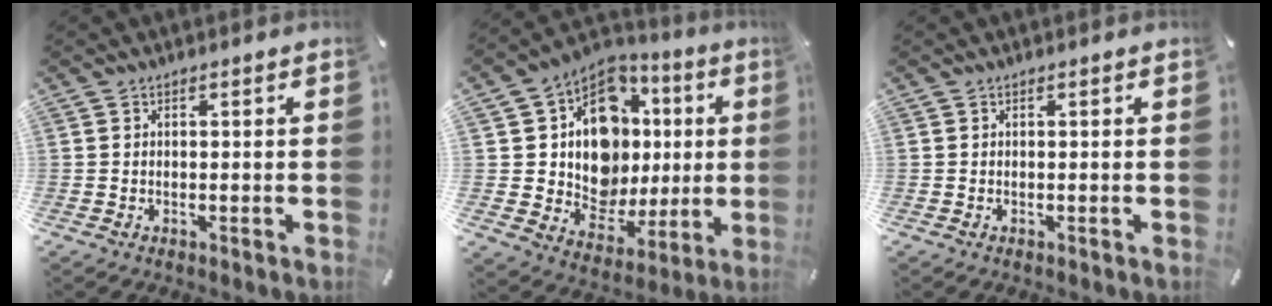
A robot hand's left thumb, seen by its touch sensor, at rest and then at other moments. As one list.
[{"total": 15.9, "force": [2.4, 13.0, 8.8], "torque": [-0.160, -0.032, 0.051]}, {"total": 0.0}]